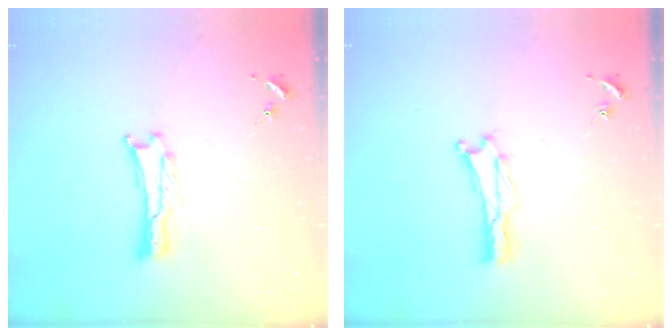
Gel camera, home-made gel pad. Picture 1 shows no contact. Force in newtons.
{"total": 0.0}